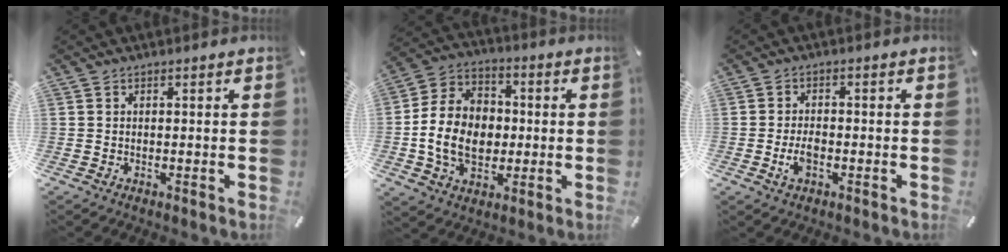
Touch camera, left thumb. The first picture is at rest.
{"total": 13.9, "force": [-1.9, 11.0, 8.2], "torque": [-0.188, 0.019, -0.033]}
{"total": 4.3, "force": [-1.4, 2.5, 3.2], "torque": [-0.067, 0.005, -0.027]}